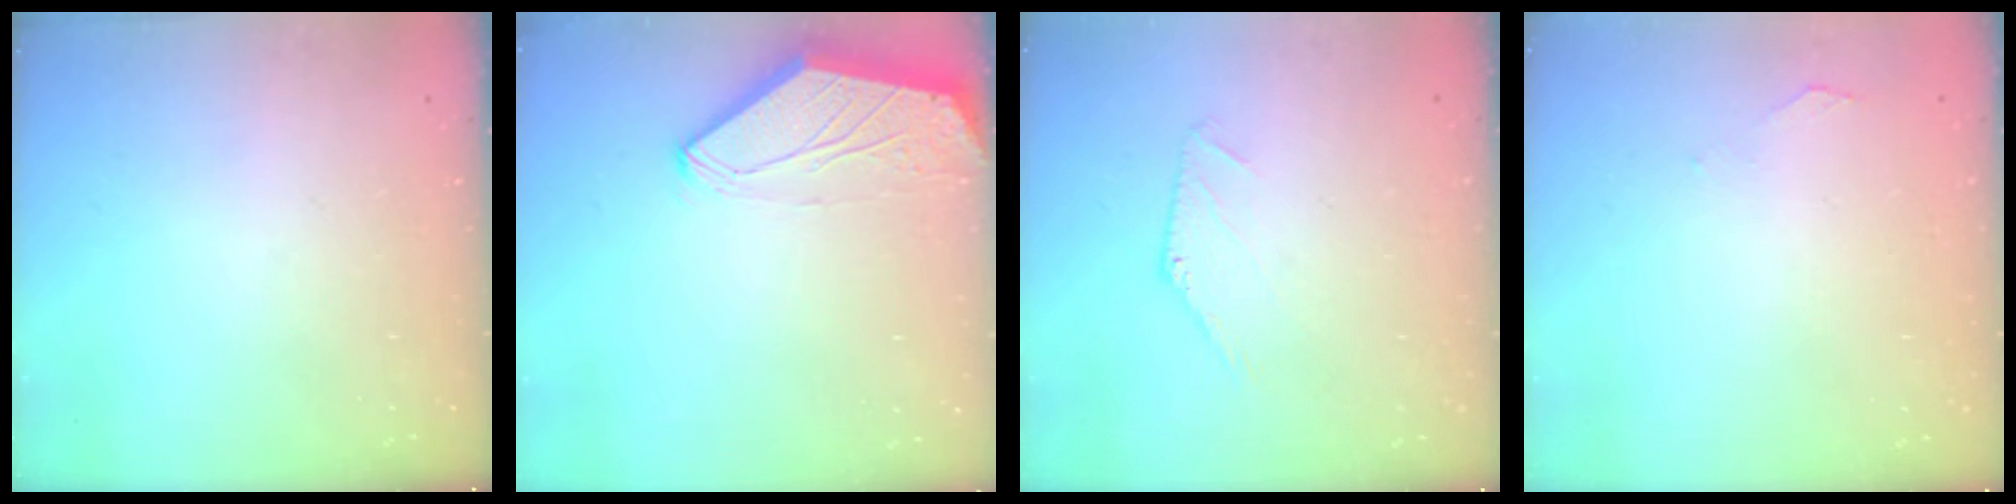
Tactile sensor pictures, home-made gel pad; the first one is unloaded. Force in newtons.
{"total": 0.0}
{"total": 0.0}
{"total": 1.8, "press": 1.8, "slide": 0.4}